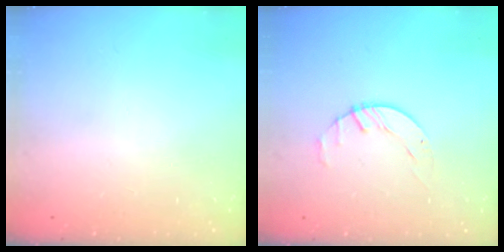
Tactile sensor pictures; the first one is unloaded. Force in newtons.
{"total": 1.7, "press": 1.7, "slide": 0.3}